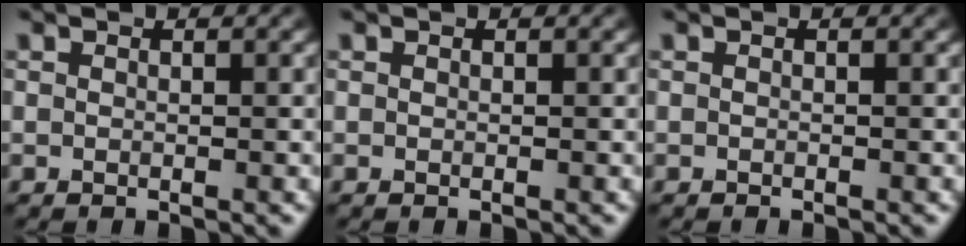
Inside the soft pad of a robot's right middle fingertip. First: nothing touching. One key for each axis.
{"total": 0.0}
{"total": 0.0}